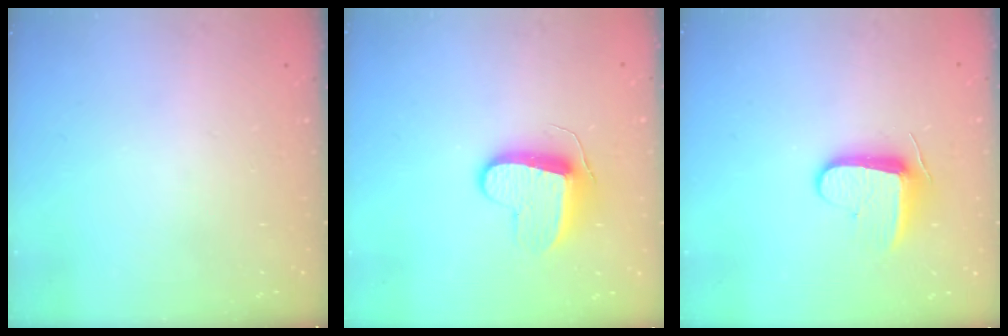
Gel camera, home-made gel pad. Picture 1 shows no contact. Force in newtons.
{"total": 10.2, "press": 10.2, "slide": 0.3}
{"total": 9.3, "press": 9.3, "slide": 0.6}